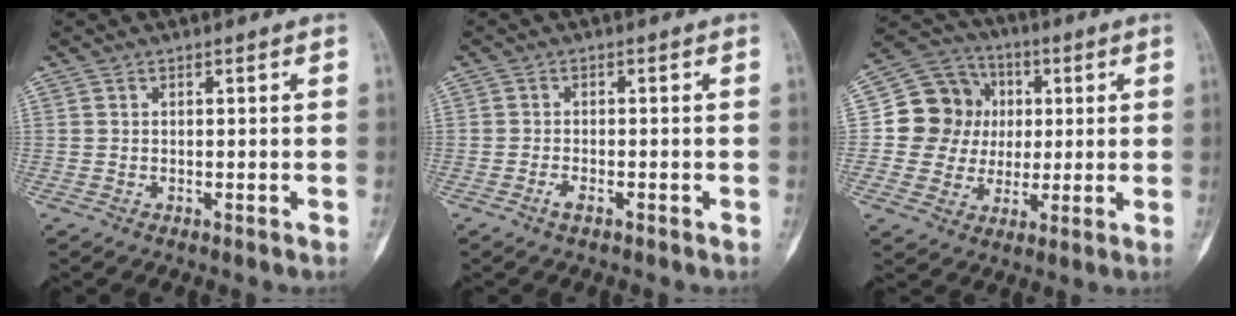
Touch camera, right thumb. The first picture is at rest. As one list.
[{"total": 1.8, "force": [-1.1, 0.7, 1.2], "torque": [-0.027, 0.003, -0.022]}, {"total": 13.1, "force": [1.5, 12.1, 4.7], "torque": [-0.045, 0.015, 0.025]}]